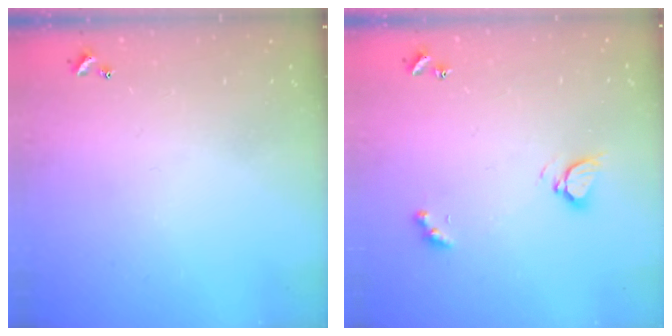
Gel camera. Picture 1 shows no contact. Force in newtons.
{"total": 3.4, "press": 3.4, "slide": 0.3}